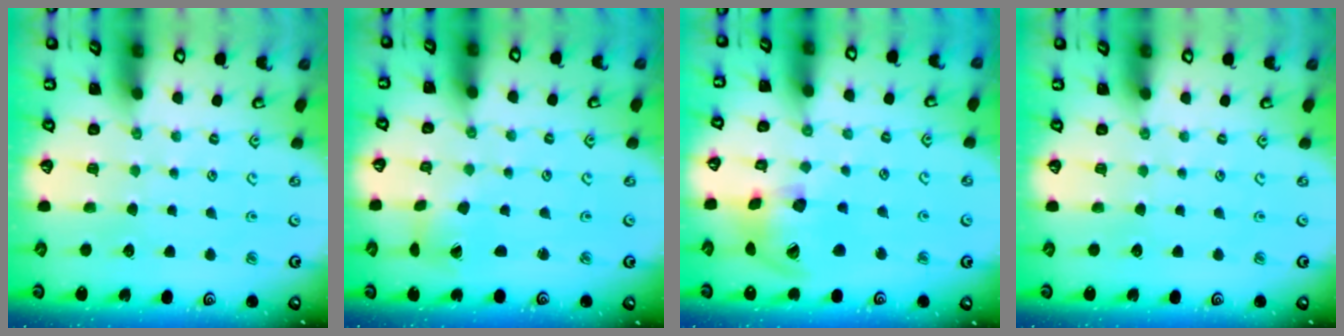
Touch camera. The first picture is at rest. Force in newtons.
{"total": 1.6, "press": 1.6, "slide": 0.3}
{"total": 16.5, "press": 16.4, "slide": 2.4}
{"total": 0.0}